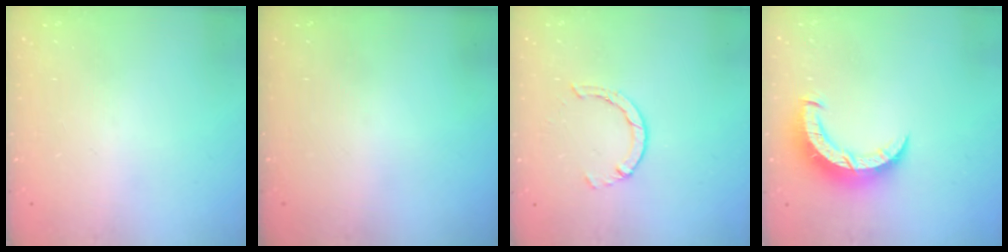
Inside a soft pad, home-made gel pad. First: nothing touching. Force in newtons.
{"total": 0.0}
{"total": 2.9, "press": 2.9, "slide": 0.4}
{"total": 8.4, "press": 8.3, "slide": 1.0}